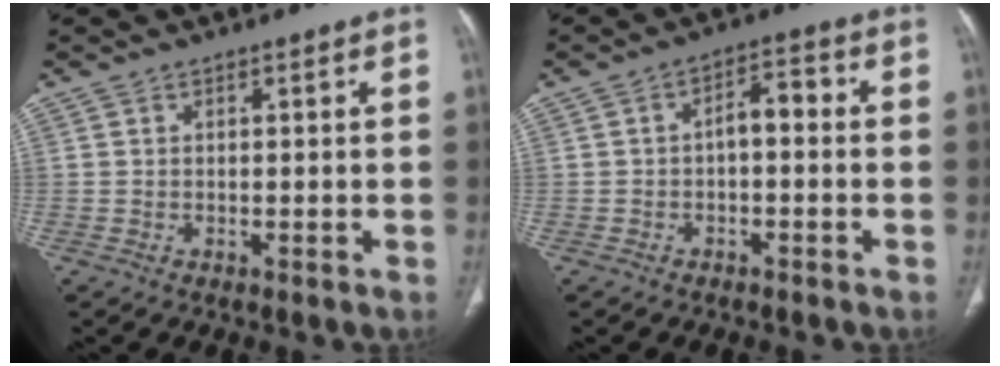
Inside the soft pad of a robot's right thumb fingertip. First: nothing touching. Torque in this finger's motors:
{"motor_torque": [0.84, 0.75, 0.61, -0.05, 0.03]}